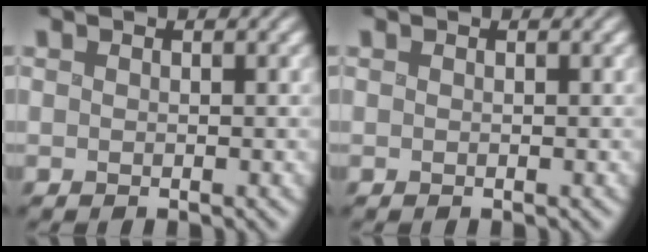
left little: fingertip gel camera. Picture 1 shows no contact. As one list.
[{"total": 0.0}]